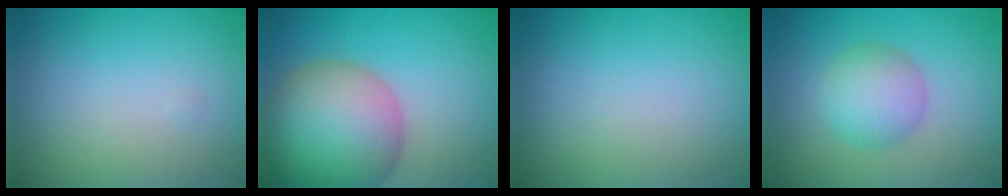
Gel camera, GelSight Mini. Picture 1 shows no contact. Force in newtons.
{"total": 11.9, "press": 11.9, "slide": 0.6}
{"total": 0.0}
{"total": 3.9, "press": 3.9, "slide": 0.2}